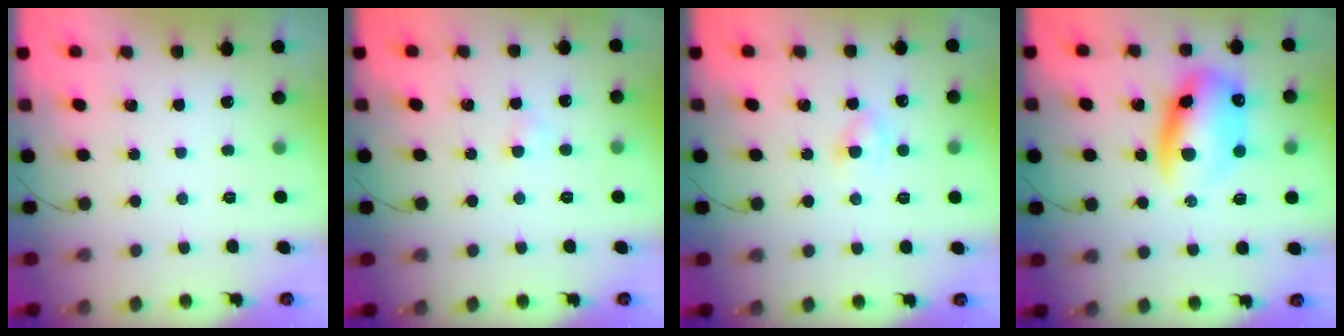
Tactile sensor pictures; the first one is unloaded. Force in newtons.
{"total": 2.2, "press": 2.1, "slide": 0.8}
{"total": 2.6, "press": 2.3, "slide": 1.1}
{"total": 13.8, "press": 13.5, "slide": 3.0}